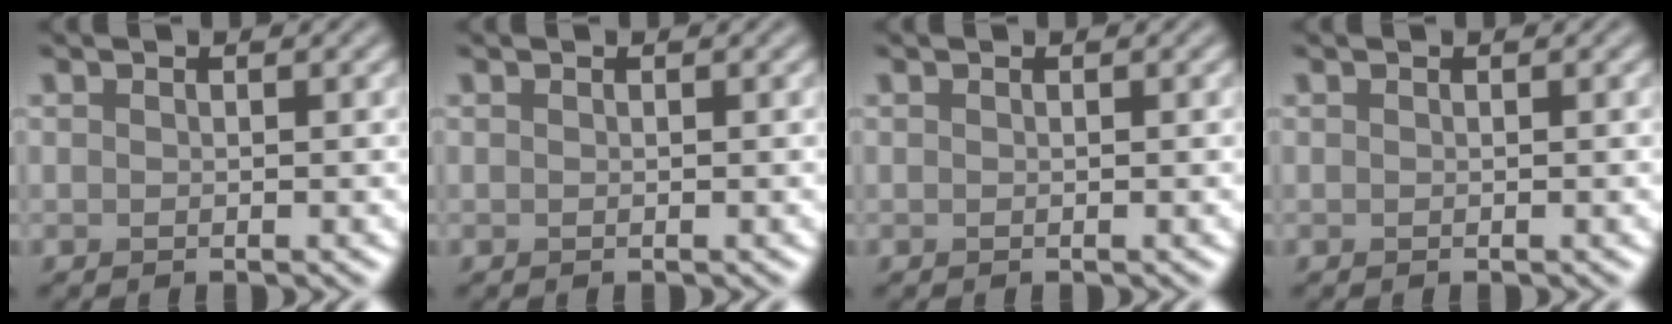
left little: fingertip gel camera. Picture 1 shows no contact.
{"total": 0.0}
{"total": 0.0}
{"total": 0.0}